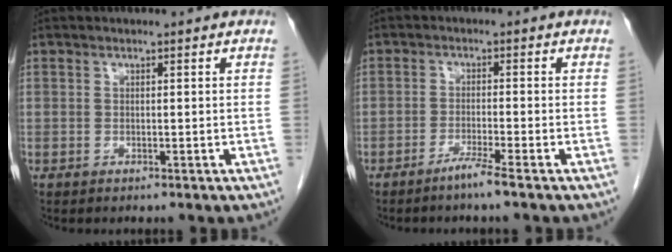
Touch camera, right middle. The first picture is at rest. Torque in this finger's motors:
{"motor_torque": [0.45, -0.24, 0.02, -0.01]}